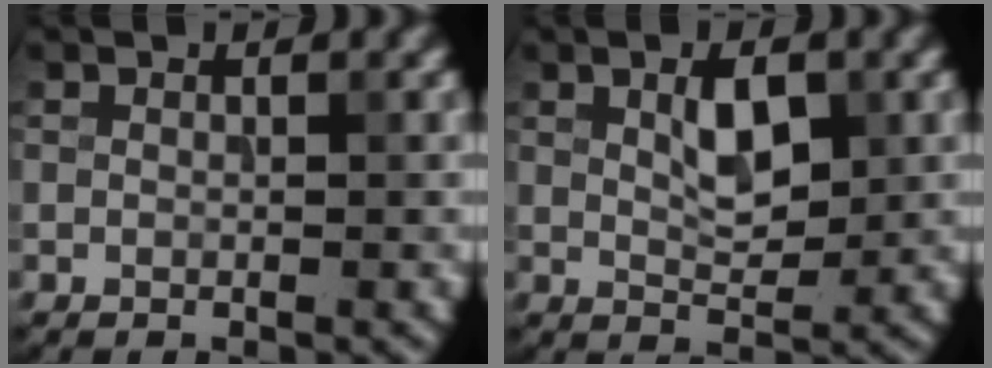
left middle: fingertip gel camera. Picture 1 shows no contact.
{"total": 3.2, "force": [0.9, 1.5, 2.7], "torque": [-0.047, 0.000, 0.017]}